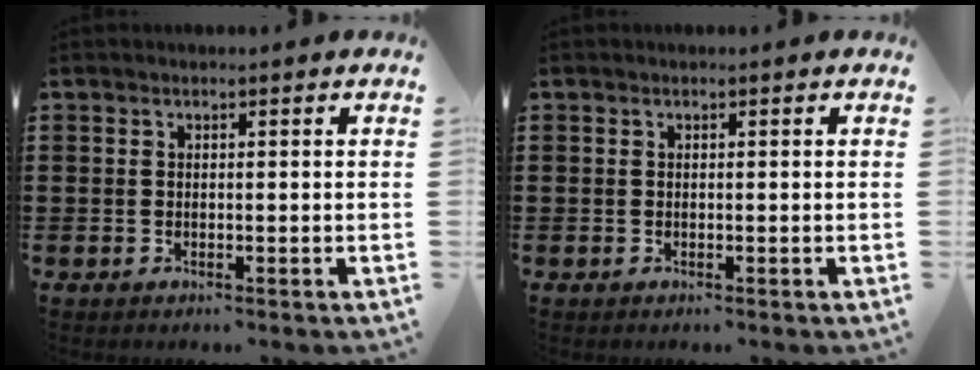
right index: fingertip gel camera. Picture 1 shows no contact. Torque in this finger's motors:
{"motor_torque": [0.00, 0.00, 0.00, 0.00]}